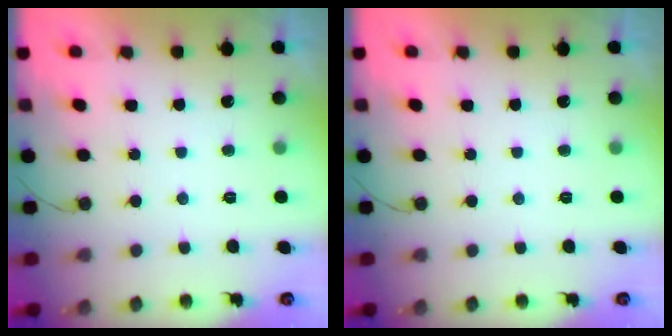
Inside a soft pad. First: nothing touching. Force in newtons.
{"total": 0.0}